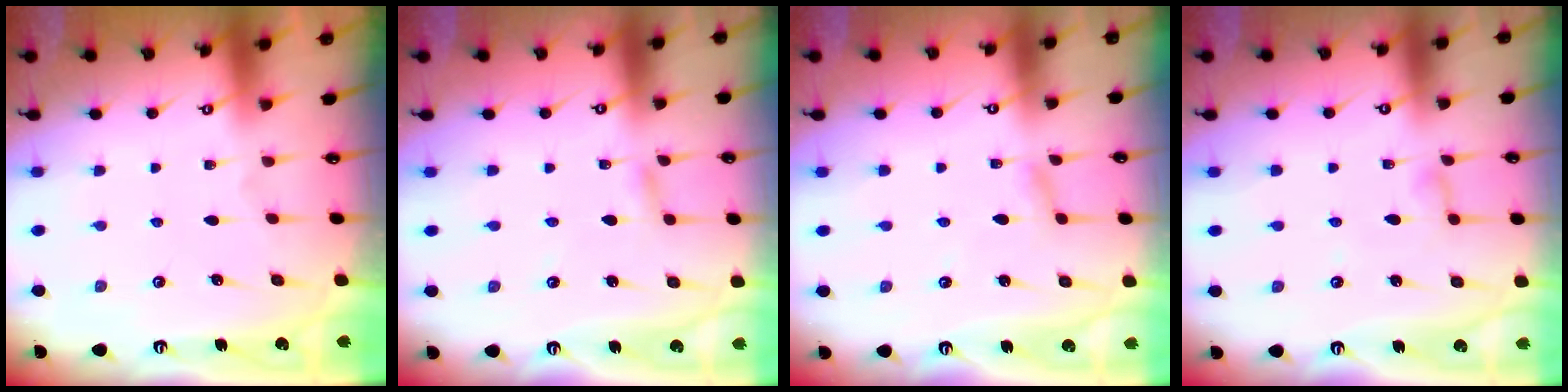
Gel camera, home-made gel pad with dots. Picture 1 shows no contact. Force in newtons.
{"total": 2.1, "press": 2.1, "slide": 0.2}
{"total": 2.8, "press": 2.8, "slide": 0.3}
{"total": 4.7, "press": 4.7, "slide": 0.4}